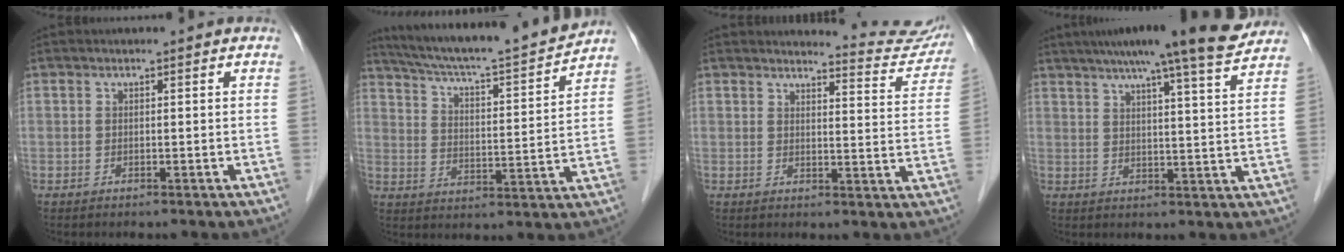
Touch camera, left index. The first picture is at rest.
{"total": 17.9, "force": [16.5, -0.4, 7.0], "torque": [-0.121, -0.014, 0.247]}
{"total": 9.2, "force": [9.2, 0.3, -0.2], "torque": [0.009, -0.054, 0.089]}
{"total": 16.1, "force": [13.6, 0.0, 8.6], "torque": [-0.134, 0.010, 0.176]}